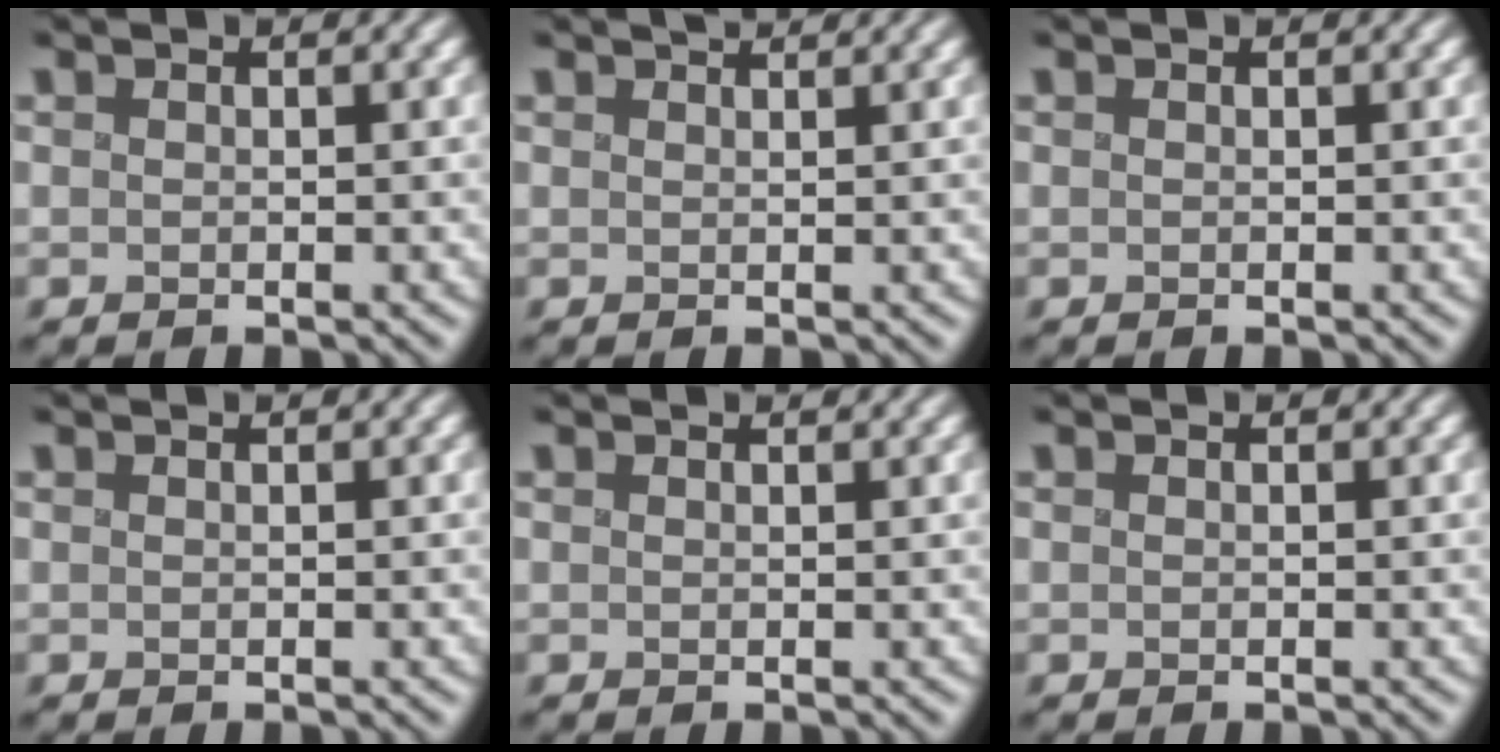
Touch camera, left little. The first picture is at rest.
{"total": 1.3, "force": [1.2, 0.3, 0.5], "torque": [0.000, 0.003, 0.014]}
{"total": 0.0}
{"total": 0.0}
{"total": 0.6, "force": [0.6, 0.1, 0.2], "torque": [-0.001, 0.002, 0.006]}
{"total": 0.0}